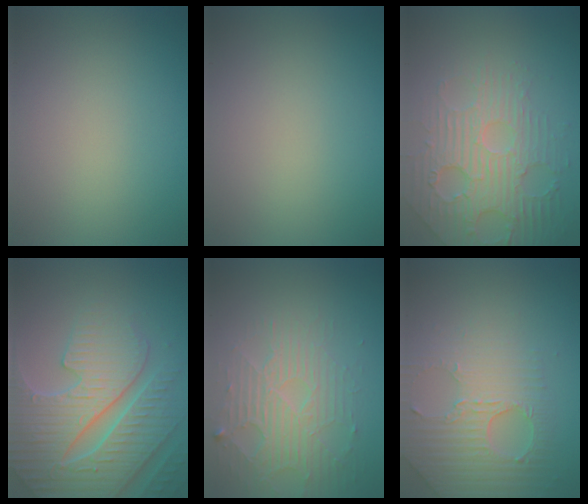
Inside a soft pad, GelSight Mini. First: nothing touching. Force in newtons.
{"total": 0.0}
{"total": 5.0, "press": 4.4, "slide": 2.4}
{"total": 7.6, "press": 7.4, "slide": 1.7}
{"total": 3.9, "press": 3.4, "slide": 1.9}
{"total": 3.8, "press": 3.7, "slide": 1.0}